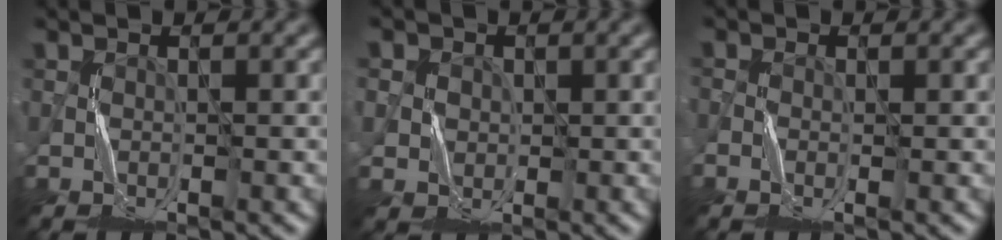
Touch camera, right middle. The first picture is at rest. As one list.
[{"total": 3.0, "force": [0.8, 2.8, 0.7], "torque": [-0.027, 0.002, 0.017]}, {"total": 0.9, "force": [-0.7, 0.4, 0.4], "torque": [-0.003, -0.002, -0.015]}]